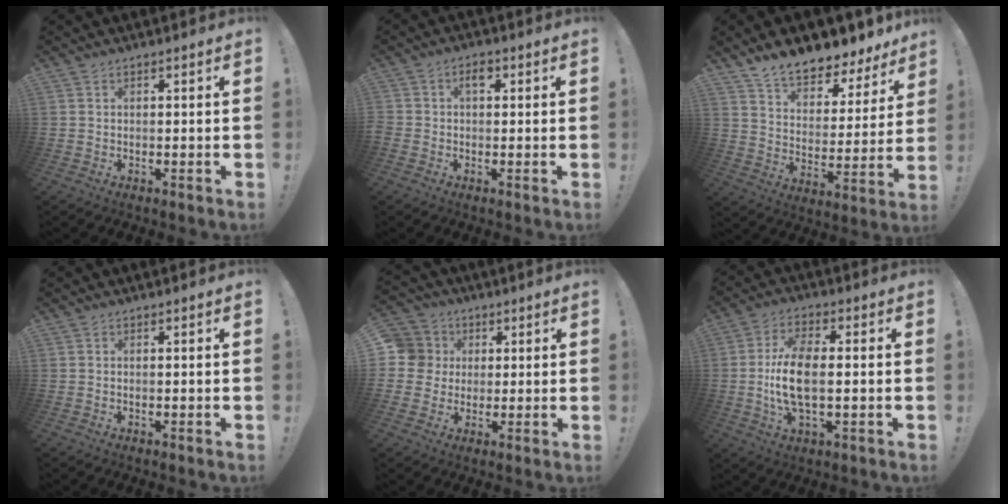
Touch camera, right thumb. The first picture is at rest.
{"total": 3.5, "force": [0.4, 2.4, 2.5], "torque": [-0.034, 0.006, 0.004]}
{"total": 10.9, "force": [10.0, 3.0, 3.1], "torque": [-0.058, -0.091, 0.173]}
{"total": 0.0}
{"total": 8.8, "force": [0.9, 8.5, 1.8], "torque": [-0.035, 0.001, 0.019]}
{"total": 11.5, "force": [-0.6, 5.4, 10.1], "torque": [-0.192, -0.004, -0.015]}